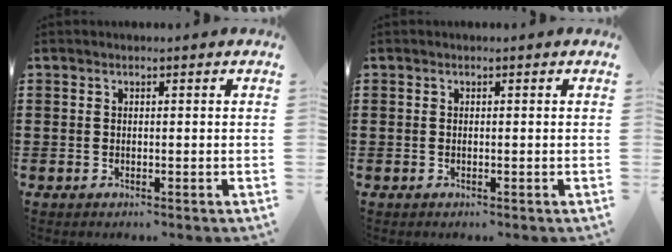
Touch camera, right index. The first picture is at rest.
{"total": 0.0}